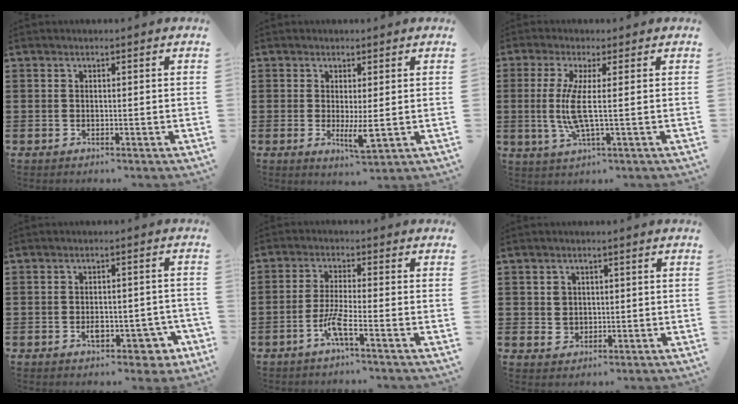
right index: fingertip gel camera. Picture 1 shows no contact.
{"total": 3.7, "force": [-0.2, 1.0, 3.6], "torque": [-0.065, -0.009, -0.006]}
{"total": 6.7, "force": [0.2, 0.1, 6.7], "torque": [-0.146, -0.019, -0.004]}
{"total": 4.5, "force": [-2.0, 2.4, 3.2], "torque": [-0.040, 0.001, -0.037]}
{"total": 4.9, "force": [-2.7, 0.1, 4.1], "torque": [-0.098, -0.013, -0.057]}
{"total": 2.2, "force": [0.4, 2.1, 0.7], "torque": [-0.021, 0.010, 0.005]}